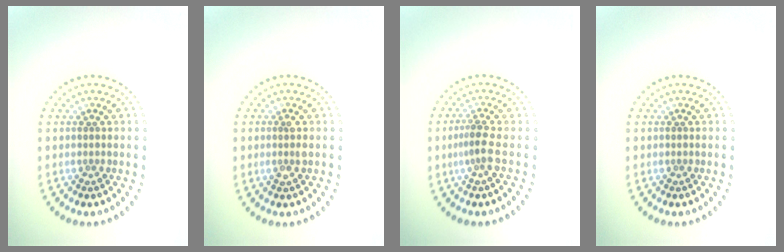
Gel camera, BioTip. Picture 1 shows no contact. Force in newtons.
{"total": 1.0, "press": 1.0, "slide": 0.4}
{"total": 2.0, "press": 1.4, "slide": 1.4}
{"total": 0.0}